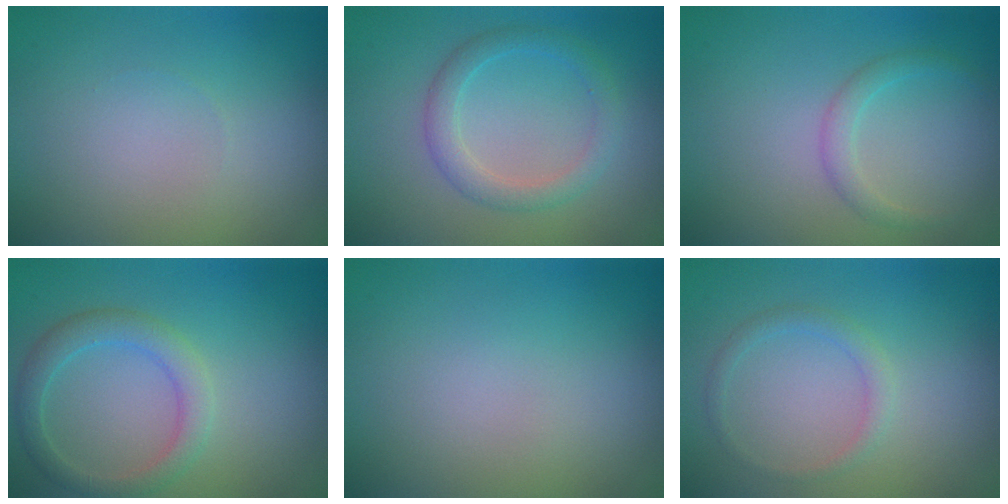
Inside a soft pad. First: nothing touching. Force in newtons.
{"total": 2.4, "press": 2.4, "slide": 0.2}
{"total": 1.4, "press": 1.4, "slide": 0.0}
{"total": 2.9, "press": 2.9, "slide": 0.1}
{"total": 0.0}
{"total": 1.2, "press": 1.2, "slide": 0.0}